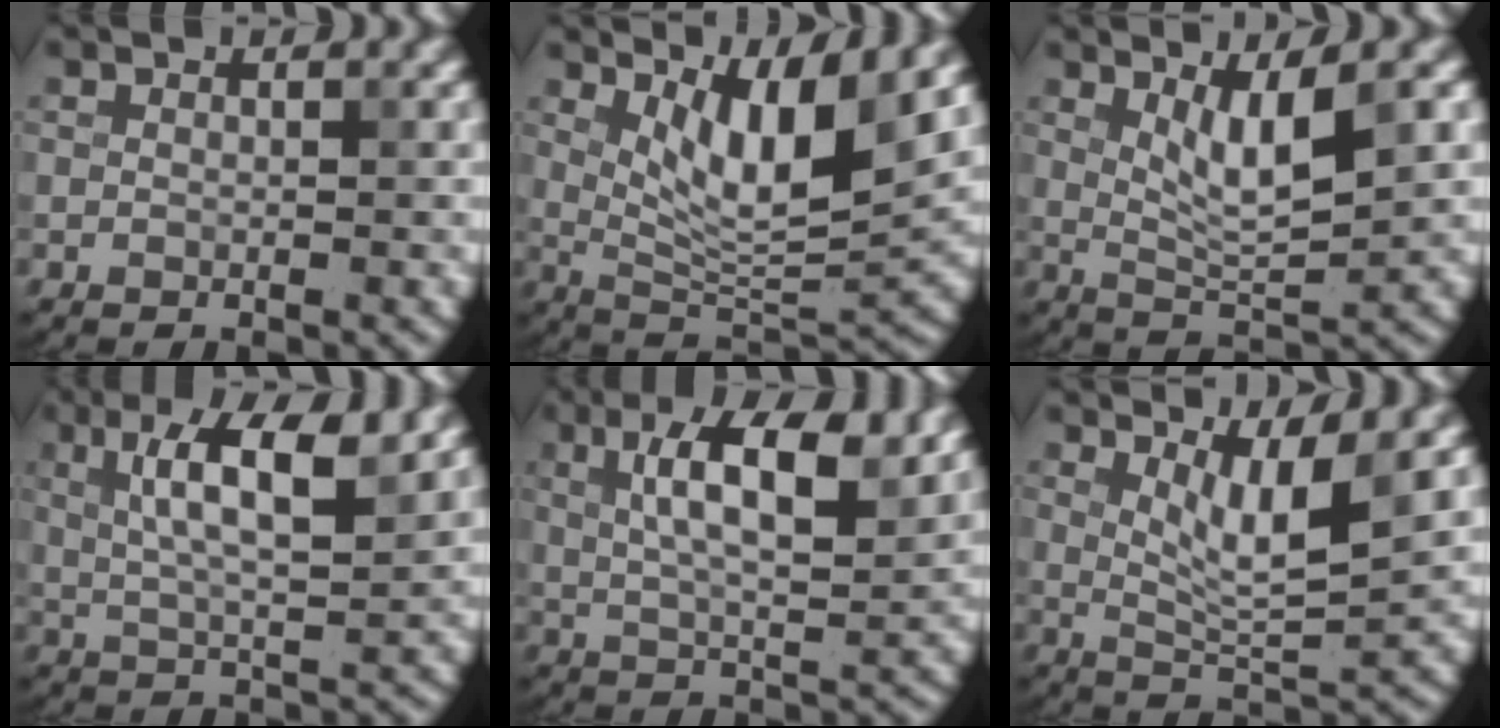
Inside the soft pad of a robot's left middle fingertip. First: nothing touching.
{"total": 7.1, "force": [2.9, 1.8, 6.2], "torque": [-0.102, -0.016, 0.056]}
{"total": 4.4, "force": [1.5, 0.9, 4.0], "torque": [-0.076, -0.007, 0.033]}
{"total": 7.5, "force": [2.8, 1.8, 6.7], "torque": [-0.116, 0.007, 0.048]}
{"total": 9.4, "force": [3.5, 3.0, 8.2], "torque": [-0.134, 0.007, 0.057]}
{"total": 4.7, "force": [2.1, 1.0, 4.1], "torque": [-0.071, -0.010, 0.041]}